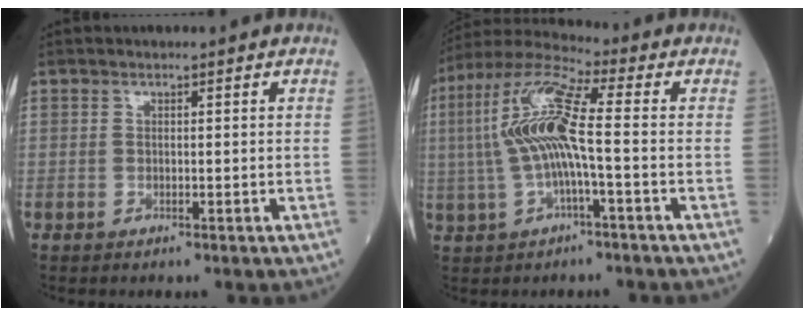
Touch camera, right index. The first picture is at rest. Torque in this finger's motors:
{"motor_torque": [0.91, 0.40, 0.36, 0.21]}